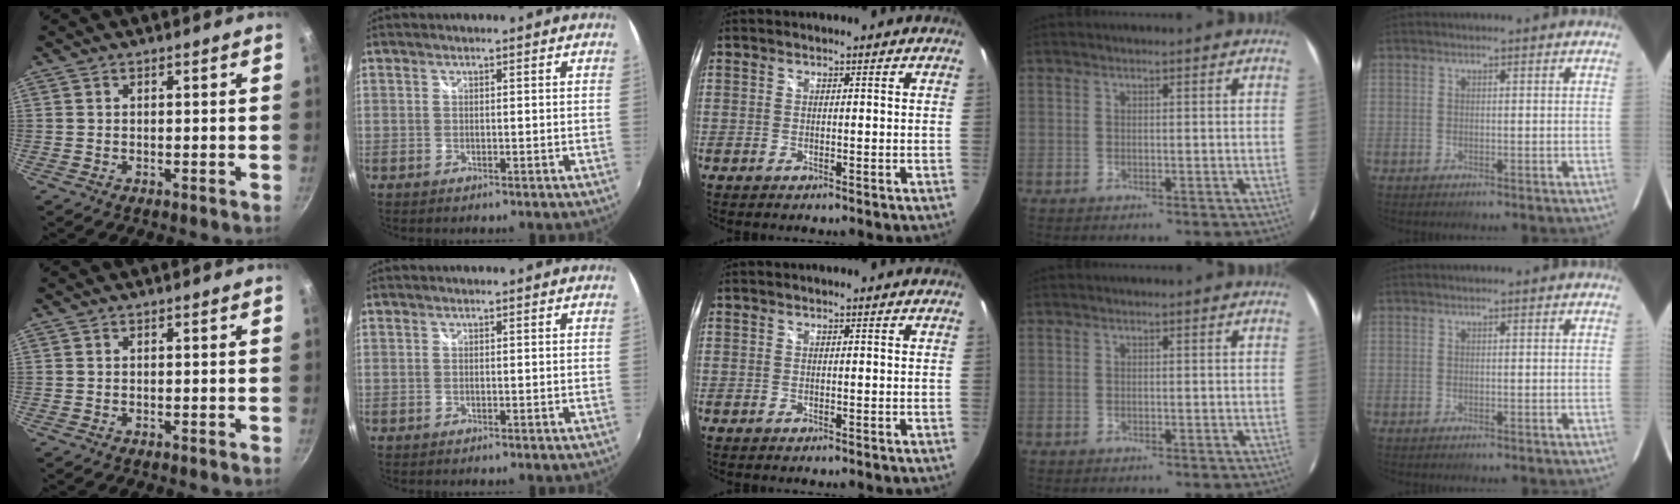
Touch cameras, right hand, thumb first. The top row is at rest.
{}